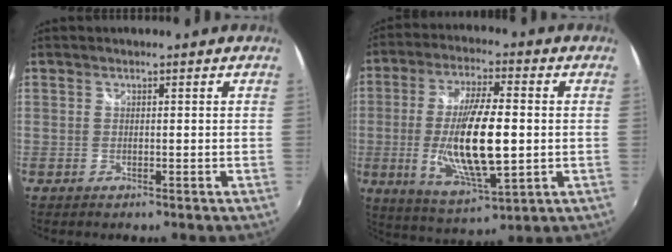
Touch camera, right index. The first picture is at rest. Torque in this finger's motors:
{"motor_torque": [1.32, -0.81, 1.05, 0.21]}